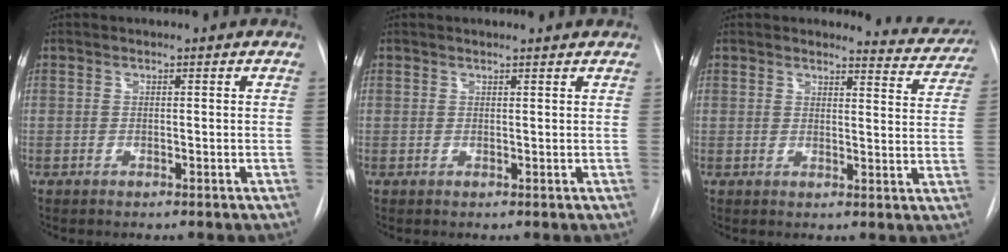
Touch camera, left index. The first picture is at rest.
{"total": 1.9, "force": [1.9, -0.1, 0.4], "torque": [-0.009, 0.005, 0.022]}
{"total": 6.6, "force": [6.5, 1.2, 0.0], "torque": [0.015, -0.038, 0.058]}